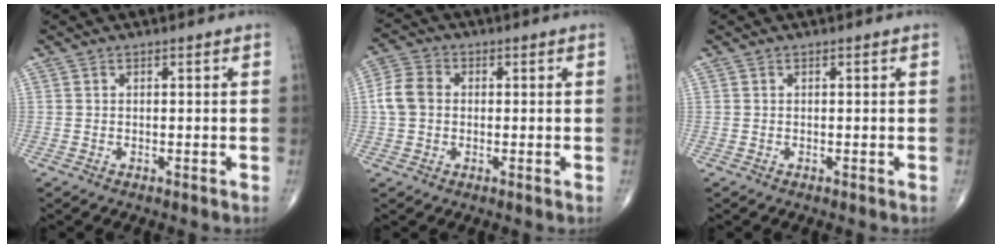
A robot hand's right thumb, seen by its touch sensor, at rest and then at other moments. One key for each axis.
{"total": 6.0, "fx": 0.1, "fy": 4.7, "fz": 3.7, "tx": -0.073, "ty": 0.016, "tz": -0.005}
{"total": 0.0}